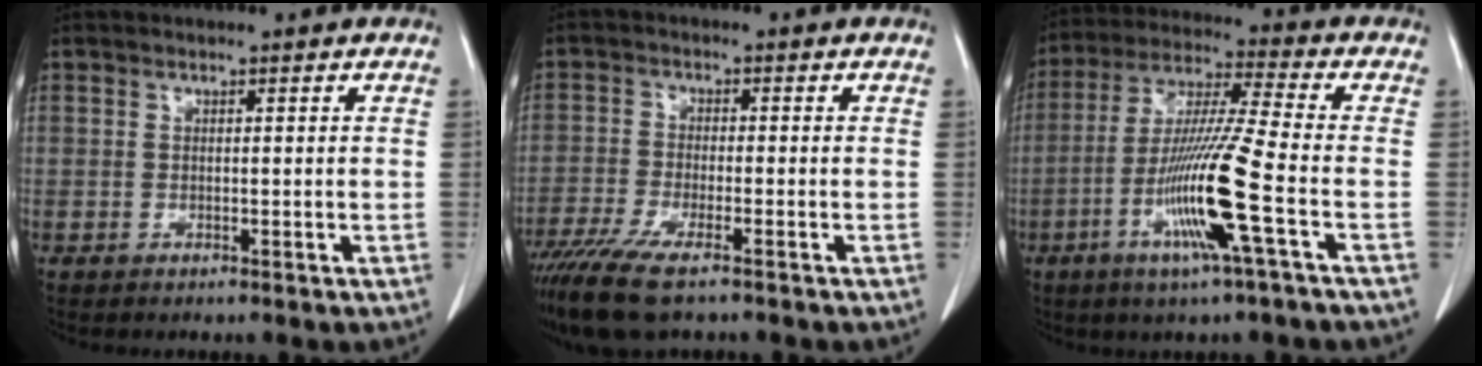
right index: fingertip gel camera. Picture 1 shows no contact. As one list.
[{"total": 8.7, "force": [-6.3, 1.3, 5.9], "torque": [-0.109, -0.023, -0.113]}, {"total": 13.9, "force": [-4.7, -1.0, 13.0], "torque": [-0.261, -0.017, -0.095]}]